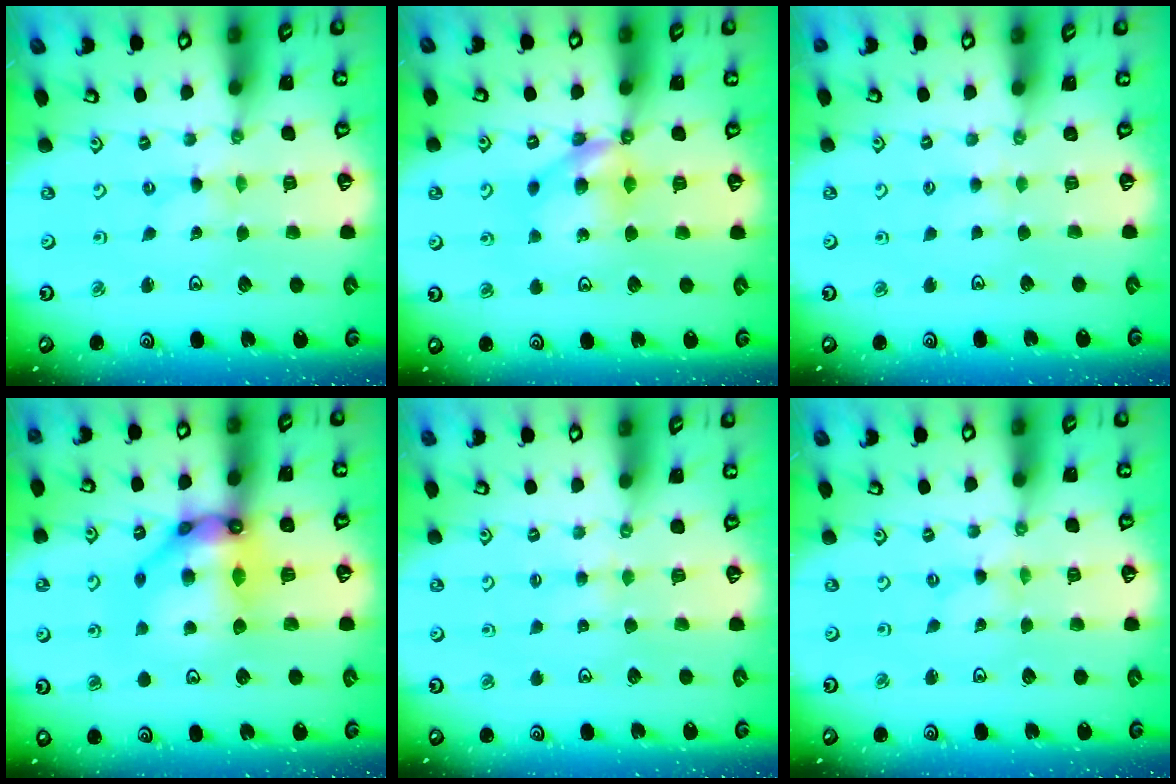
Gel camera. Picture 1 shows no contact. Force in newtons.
{"total": 9.7, "press": 9.7, "slide": 0.3}
{"total": 2.1, "press": 2.0, "slide": 0.4}
{"total": 14.7, "press": 14.6, "slide": 1.6}
{"total": 3.2, "press": 3.1, "slide": 0.5}
{"total": 0.0}